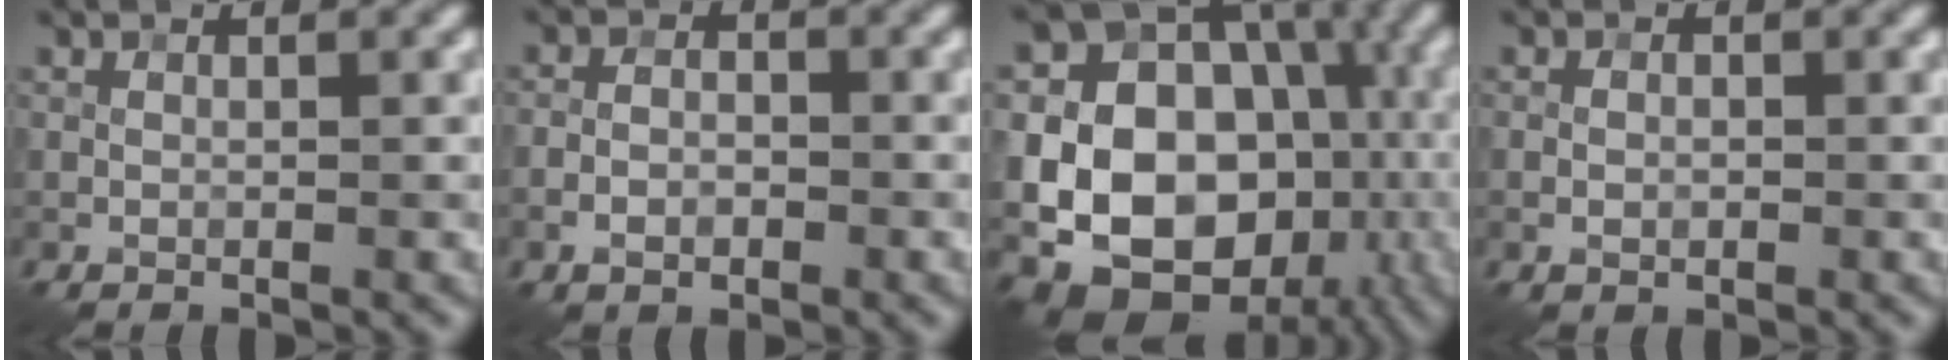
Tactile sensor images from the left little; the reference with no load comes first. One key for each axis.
{"total": 2.4, "fx": -1.1, "fy": 1.5, "fz": 1.5, "tx": -0.024, "ty": 0.003, "tz": -0.022}
{"total": 20.5, "fx": -3.0, "fy": 16.6, "fz": 11.7, "tx": -0.168, "ty": -0.022, "tz": -0.065}
{"total": 1.1, "fx": -0.3, "fy": 0.8, "fz": 0.8, "tx": -0.013, "ty": 0.001, "tz": -0.004}